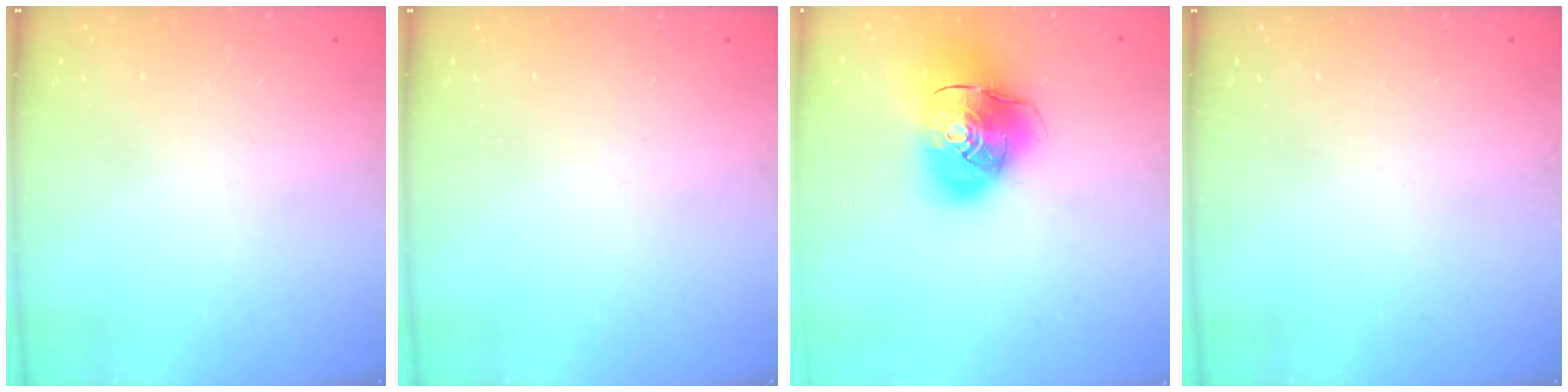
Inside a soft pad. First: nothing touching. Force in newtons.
{"total": 0.0}
{"total": 17.0, "press": 16.8, "slide": 2.6}
{"total": 0.0}